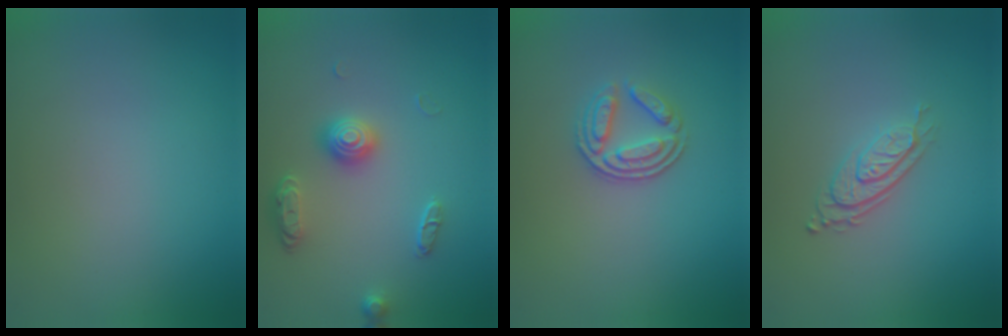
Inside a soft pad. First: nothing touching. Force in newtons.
{"total": 2.6, "press": 2.2, "slide": 1.5}
{"total": 3.0, "press": 2.5, "slide": 1.6}
{"total": 2.8, "press": 2.0, "slide": 2.0}